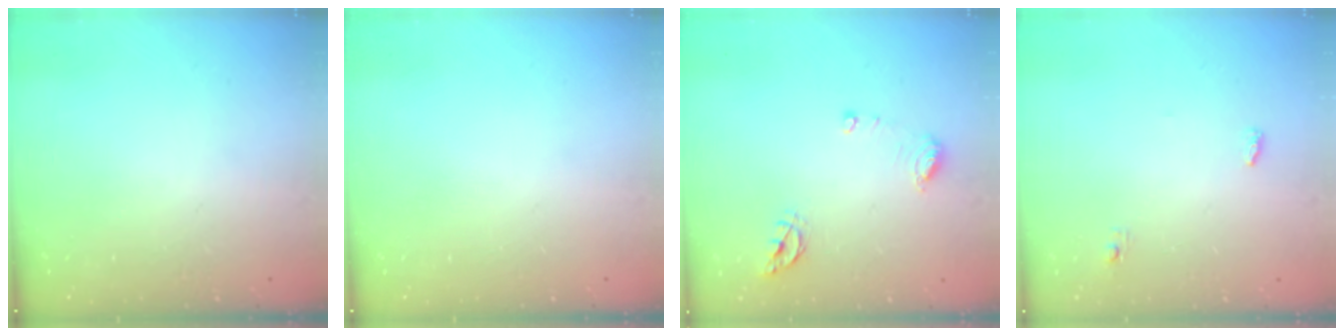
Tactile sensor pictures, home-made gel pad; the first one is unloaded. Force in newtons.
{"total": 0.0}
{"total": 7.9, "press": 7.8, "slide": 0.9}
{"total": 3.4, "press": 3.3, "slide": 0.9}